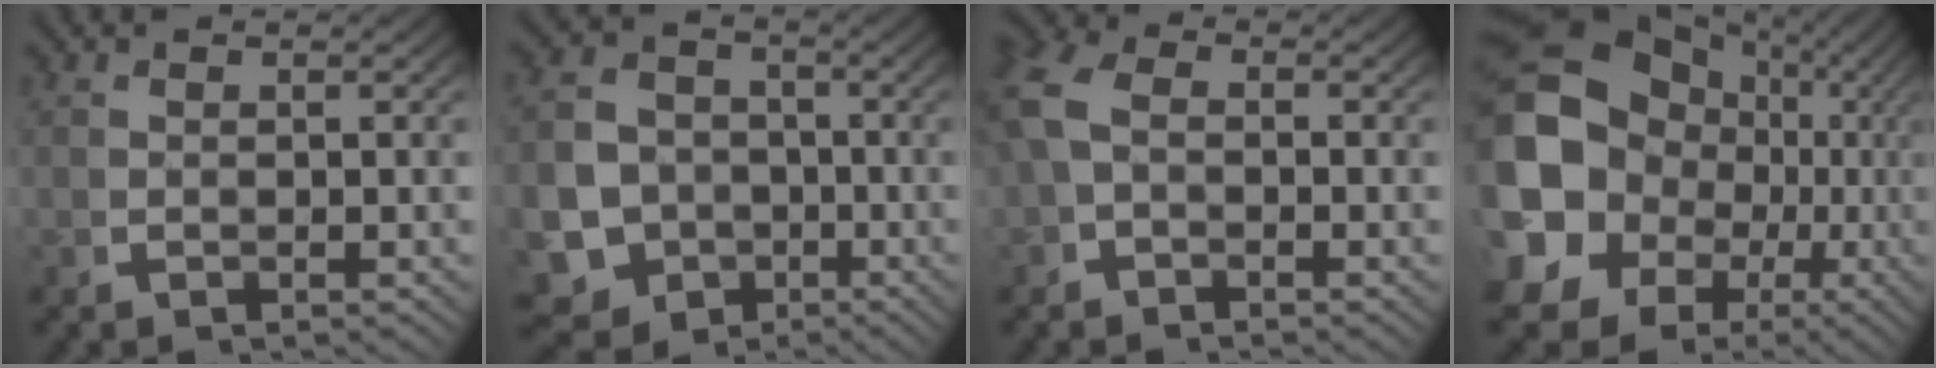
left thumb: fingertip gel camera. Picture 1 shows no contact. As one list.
[{"total": 14.0, "force": [-5.2, 12.0, 5.0], "torque": [-0.105, -0.070, -0.079]}, {"total": 3.5, "force": [-0.2, 2.8, 2.1], "torque": [-0.051, -0.006, -0.005]}, {"total": 21.7, "force": [-0.1, 17.7, 12.6], "torque": [-0.278, -0.059, 0.007]}]